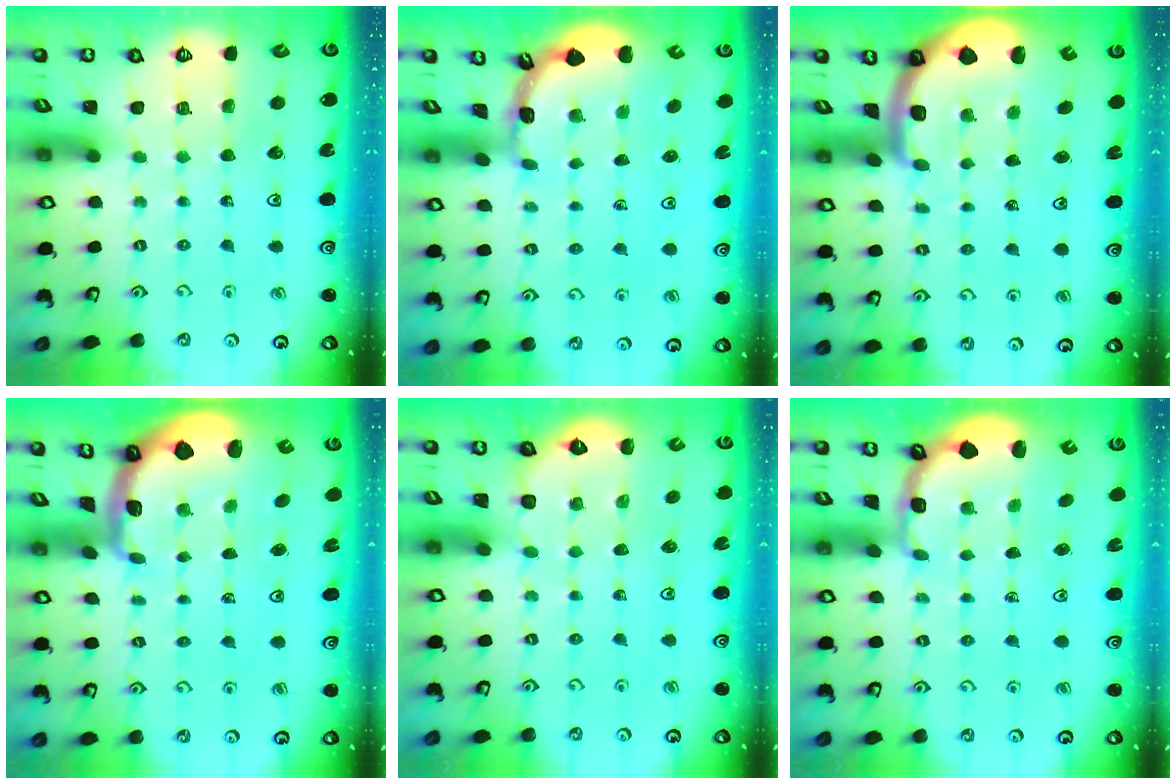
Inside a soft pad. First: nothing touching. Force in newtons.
{"total": 1.8, "press": 1.8, "slide": 0.1}
{"total": 3.5, "press": 3.5, "slide": 0.5}
{"total": 1.9, "press": 1.9, "slide": 0.4}
{"total": 3.0, "press": 2.6, "slide": 1.5}
{"total": 2.2, "press": 1.9, "slide": 1.1}